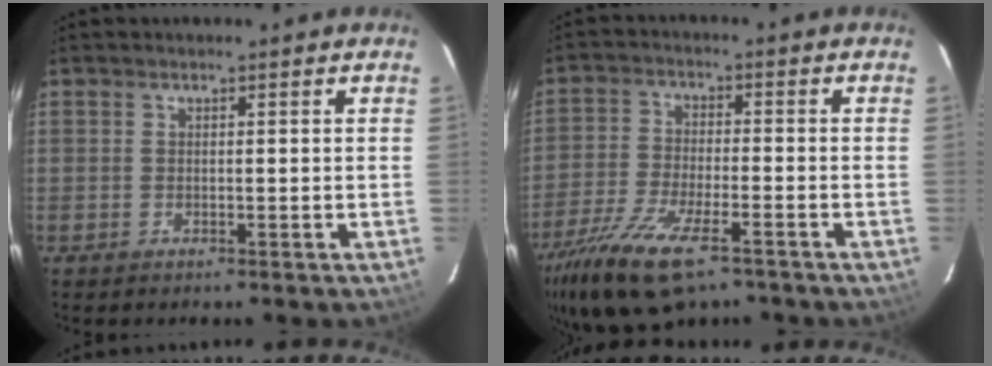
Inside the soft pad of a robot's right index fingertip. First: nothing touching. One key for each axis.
{"total": 14.9, "fx": -9.7, "fy": 5.1, "fz": 10.0, "tx": -0.224, "ty": -0.041, "tz": -0.182}